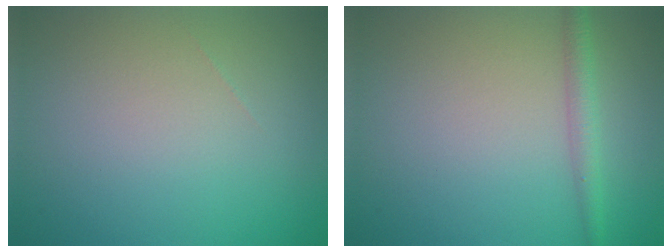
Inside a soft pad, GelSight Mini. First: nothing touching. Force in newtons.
{"total": 2.0, "press": 2.0, "slide": 0.0}